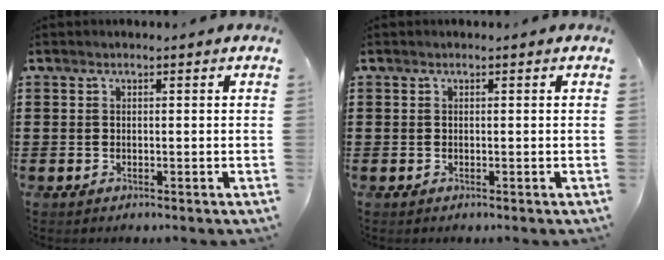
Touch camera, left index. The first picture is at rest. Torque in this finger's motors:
{"motor_torque": [0.05, 0.04, 0.03, -0.01]}